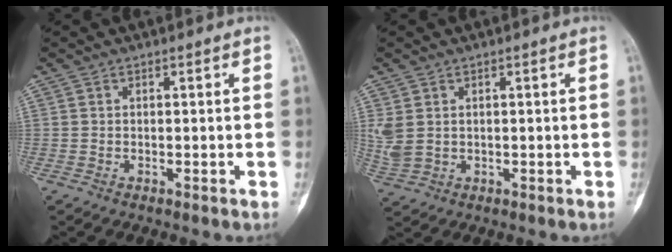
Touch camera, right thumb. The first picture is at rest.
{"total": 4.4, "force": [0.9, 3.2, 2.9], "torque": [-0.079, -0.001, 0.032]}